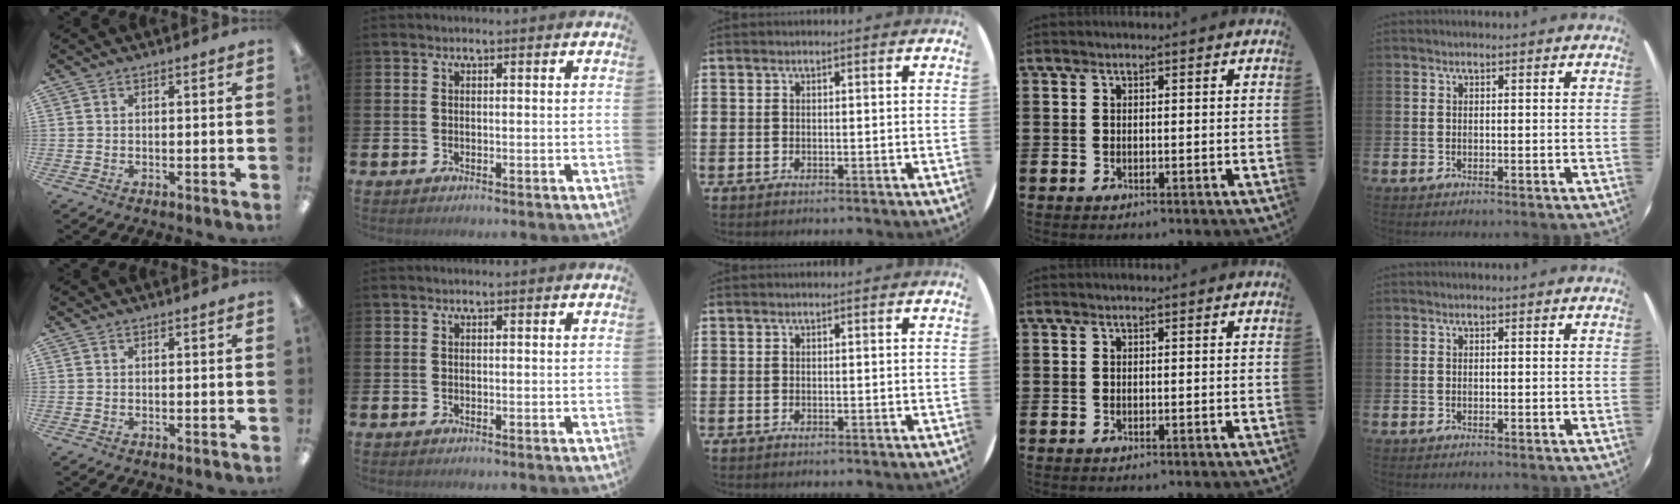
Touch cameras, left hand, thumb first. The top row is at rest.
{}